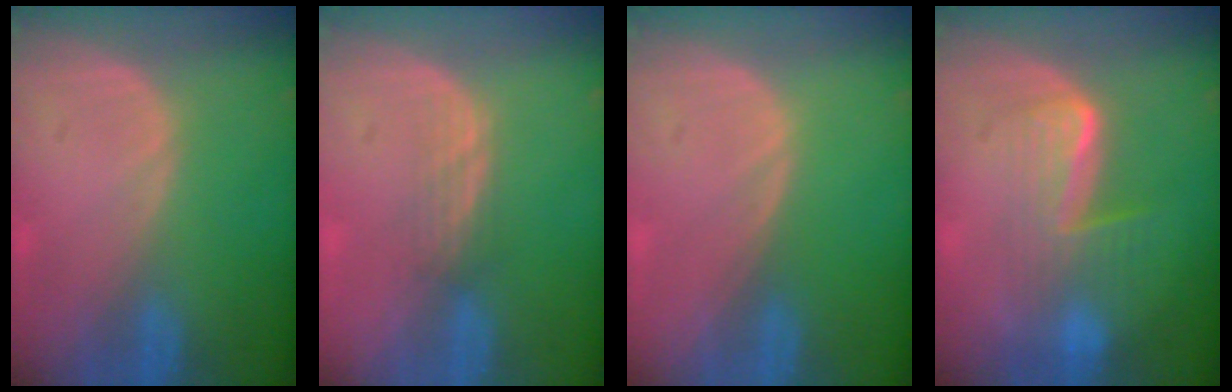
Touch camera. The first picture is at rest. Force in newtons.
{"total": 2.2, "press": 2.1, "slide": 0.2}
{"total": 0.0}
{"total": 6.4, "press": 5.9, "slide": 2.5}